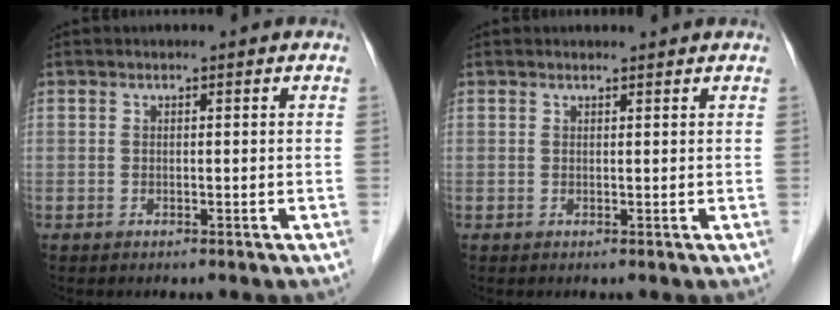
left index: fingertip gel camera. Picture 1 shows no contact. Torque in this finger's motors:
{"motor_torque": [0.33, -0.19, 0.10, 0.02]}